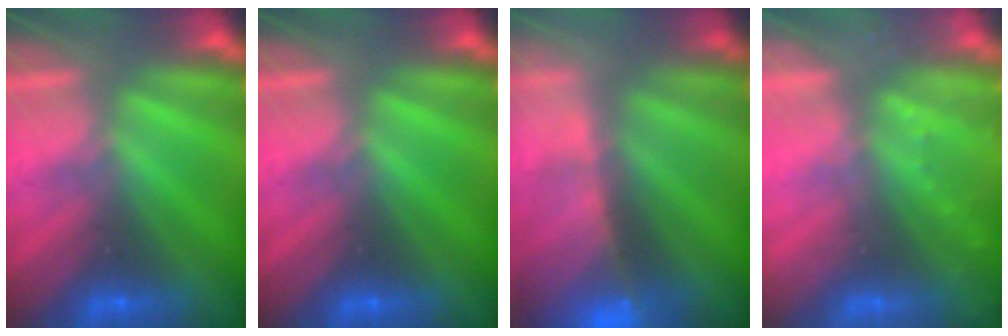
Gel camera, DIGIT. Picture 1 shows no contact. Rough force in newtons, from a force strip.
{"total": 0.0}
{"total": 9.5}
{"total": 2.2}